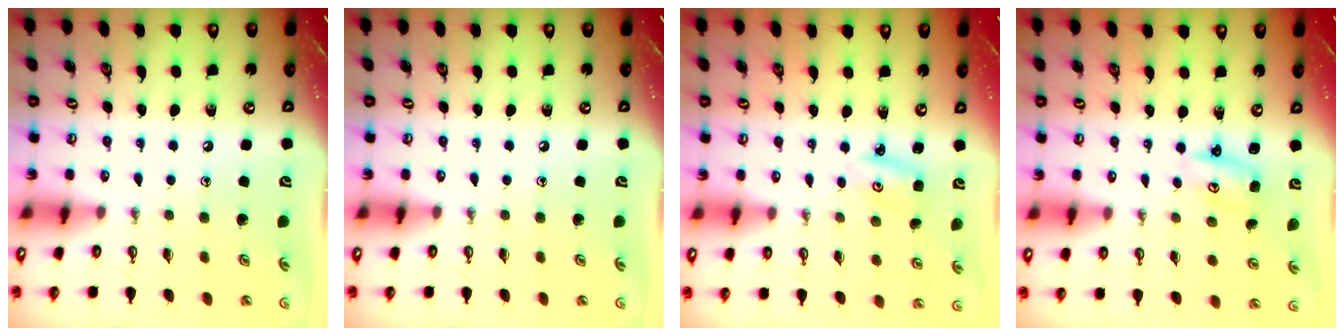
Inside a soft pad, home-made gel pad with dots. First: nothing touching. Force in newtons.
{"total": 0.0}
{"total": 4.0, "press": 3.9, "slide": 0.2}
{"total": 2.6, "press": 2.6, "slide": 0.2}